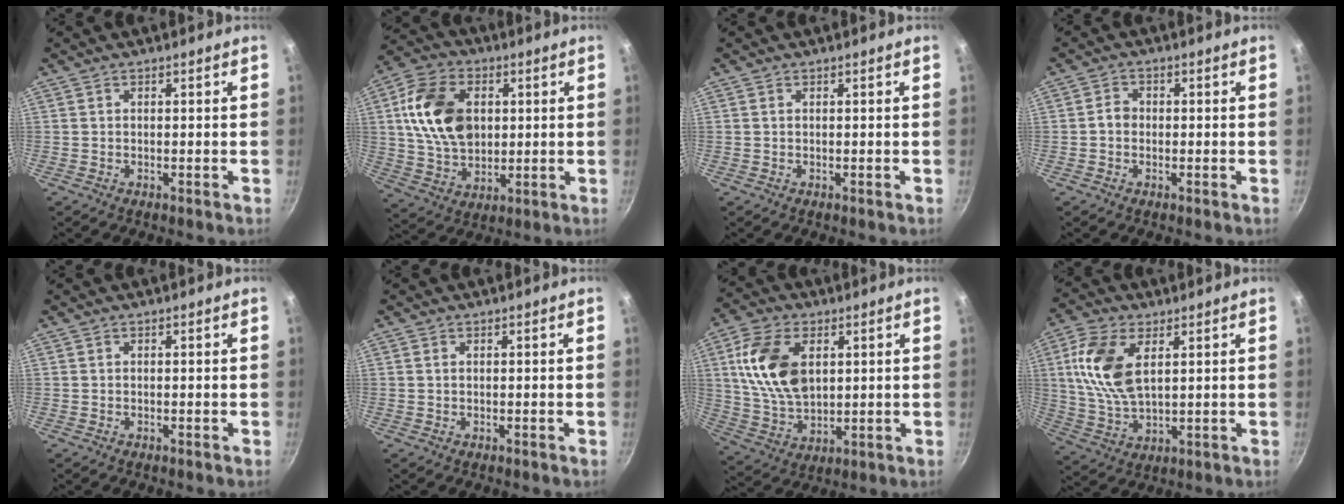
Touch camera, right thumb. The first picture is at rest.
{"total": 16.1, "force": [2.9, 11.2, 11.2], "torque": [-0.186, -0.002, 0.052]}
{"total": 0.0}
{"total": 2.4, "force": [-0.4, 2.0, 1.2], "torque": [-0.012, 0.012, -0.009]}
{"total": 0.0}
{"total": 0.5, "force": [0.2, 0.3, 0.3], "torque": [-0.006, 0.001, 0.004]}
{"total": 14.9, "force": [3.8, 9.3, 11.0], "torque": [-0.190, -0.014, 0.079]}
{"total": 12.9, "force": [3.7, 6.9, 10.2], "torque": [-0.202, -0.009, 0.075]}